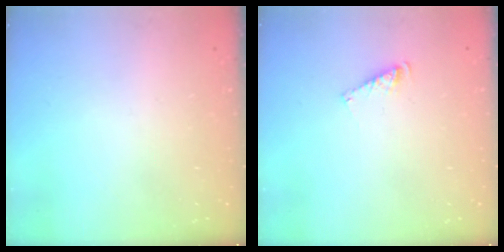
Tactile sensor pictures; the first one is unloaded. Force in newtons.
{"total": 5.3, "press": 5.2, "slide": 0.3}